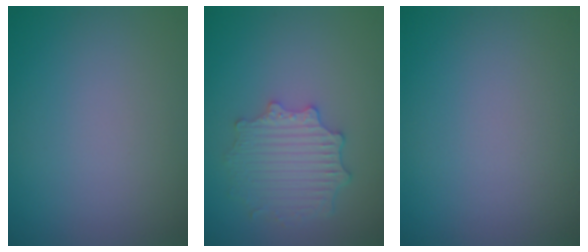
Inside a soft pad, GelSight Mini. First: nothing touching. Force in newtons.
{"total": 4.7, "press": 3.9, "slide": 2.7}
{"total": 0.0}